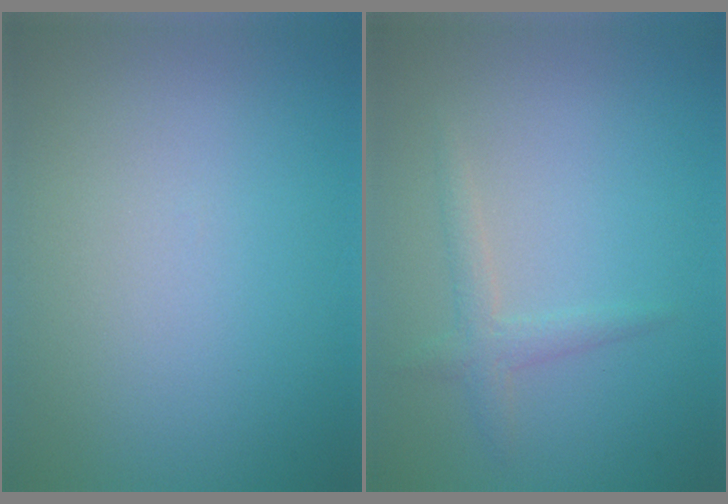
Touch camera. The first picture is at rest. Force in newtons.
{"total": 1.6, "press": 1.6, "slide": 0.0}